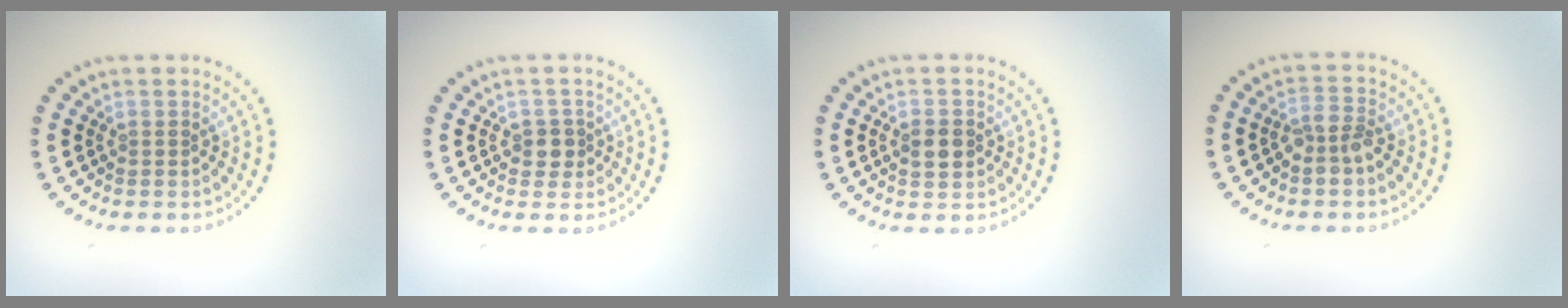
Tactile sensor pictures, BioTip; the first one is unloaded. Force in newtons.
{"total": 1.6, "press": 1.5, "slide": 0.7}
{"total": 2.6, "press": 2.6, "slide": 0.1}
{"total": 2.4, "press": 2.3, "slide": 0.7}